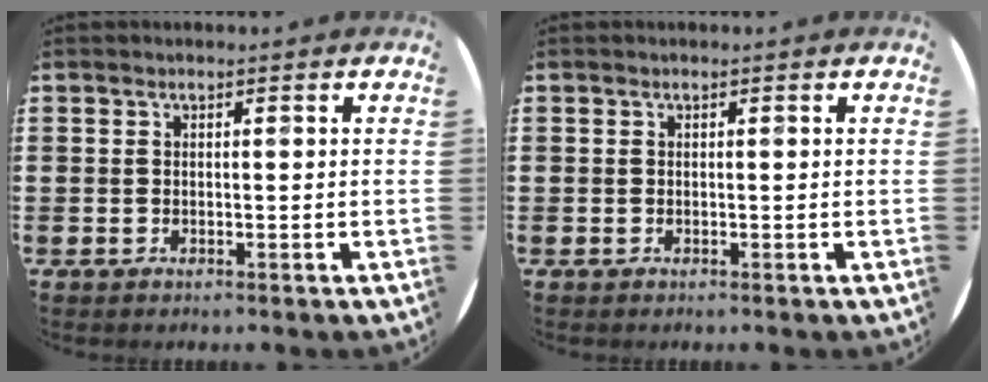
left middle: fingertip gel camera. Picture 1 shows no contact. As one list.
[{"total": 0.0}]